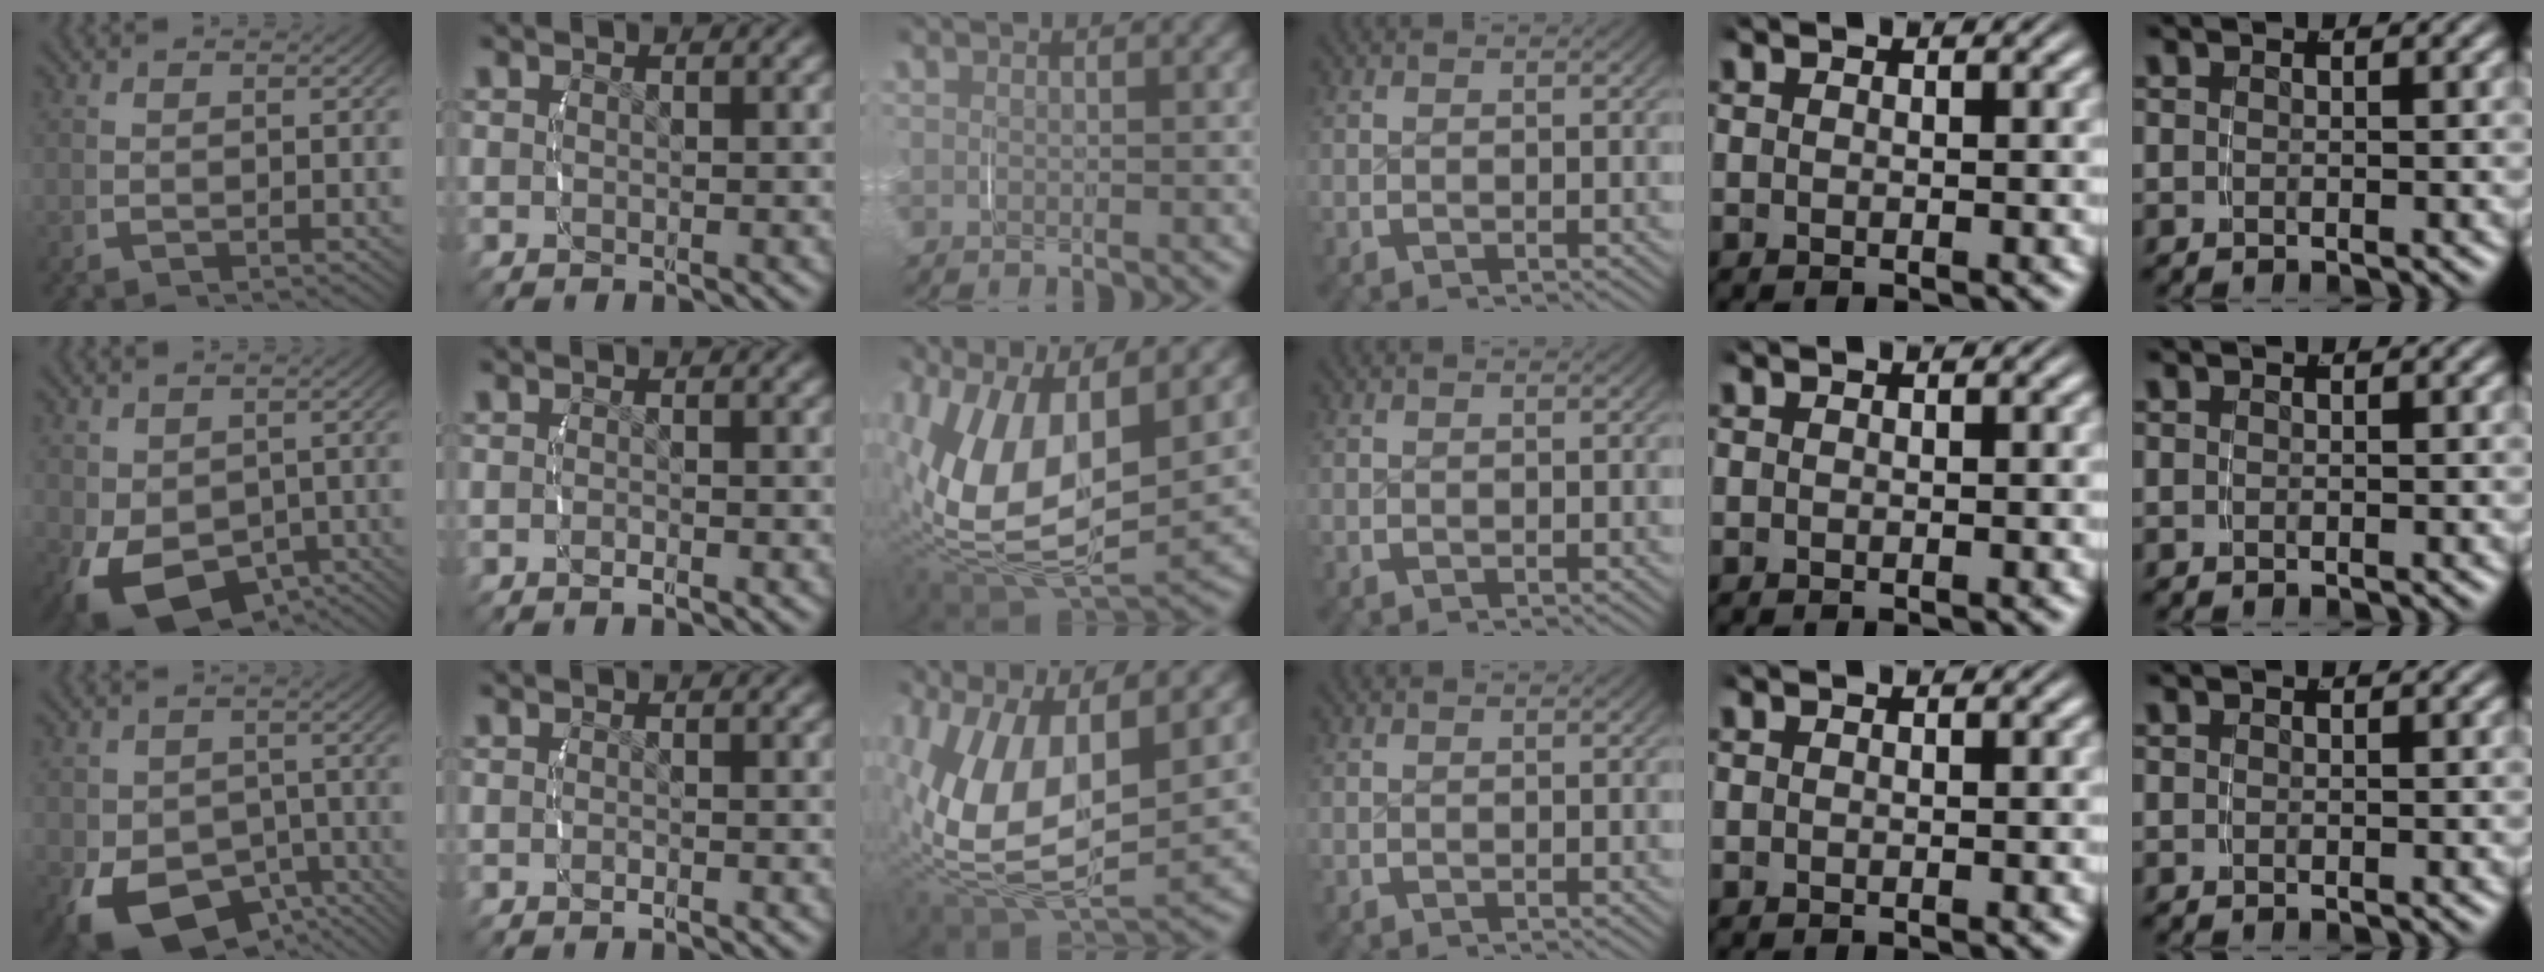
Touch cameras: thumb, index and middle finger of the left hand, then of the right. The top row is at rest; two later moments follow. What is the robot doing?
{"motion": "grasp_and_lifting", "object": "velcro strap"}